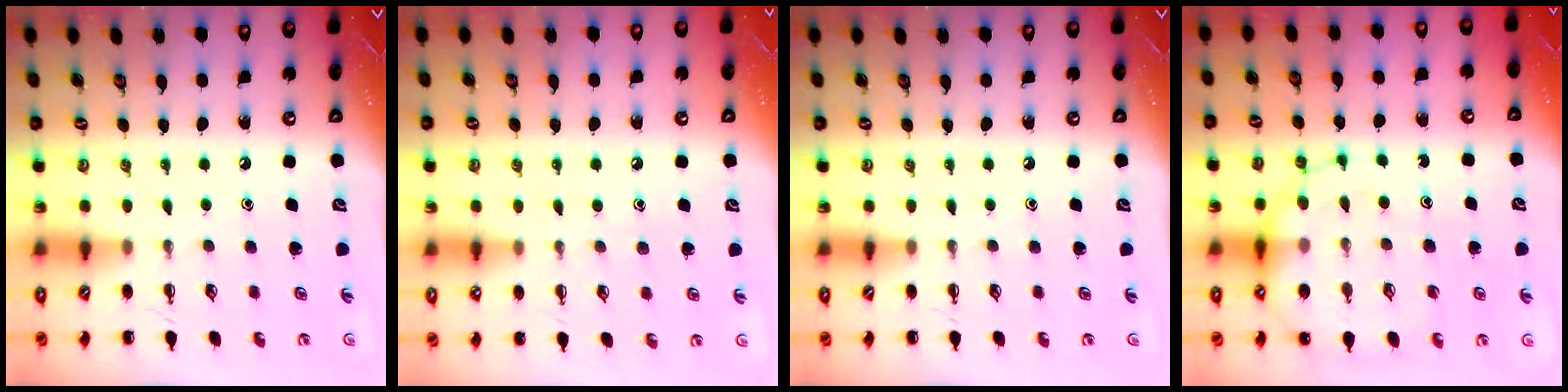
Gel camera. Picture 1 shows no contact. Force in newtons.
{"total": 4.8, "press": 4.6, "slide": 1.4}
{"total": 0.0}
{"total": 15.9, "press": 15.5, "slide": 3.7}